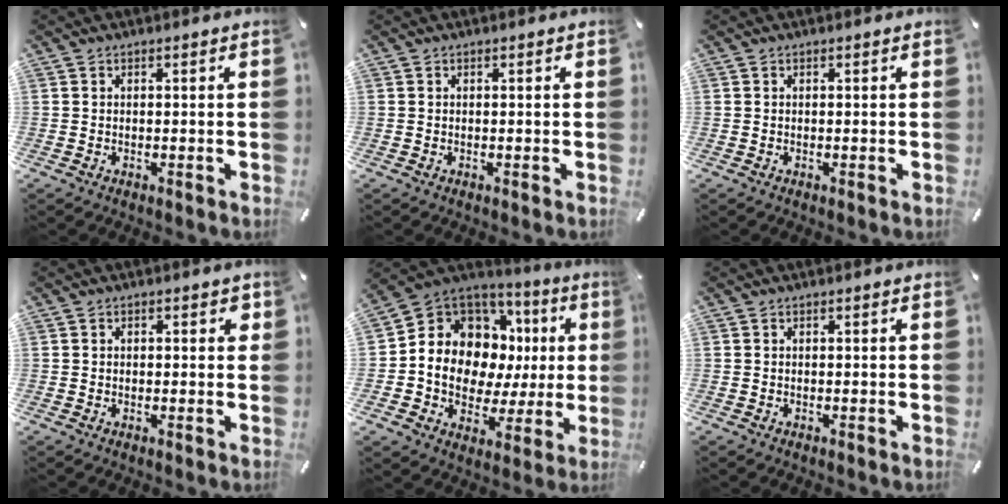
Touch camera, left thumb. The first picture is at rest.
{"total": 0.0}
{"total": 0.0}
{"total": 1.6, "force": [0.3, 1.1, 1.1], "torque": [-0.006, 0.001, -0.001]}
{"total": 12.0, "force": [2.1, 10.4, 5.6], "torque": [-0.099, -0.042, 0.047]}
{"total": 0.0}